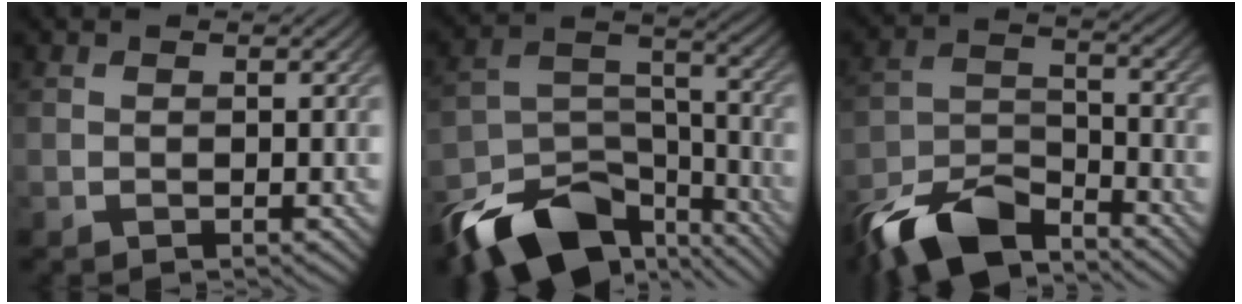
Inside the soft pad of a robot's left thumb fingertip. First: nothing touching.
{"total": 15.3, "force": [-10.8, 7.4, 7.9], "torque": [-0.169, -0.026, -0.183]}
{"total": 11.5, "force": [-9.0, 4.3, 5.8], "torque": [-0.112, -0.006, -0.180]}